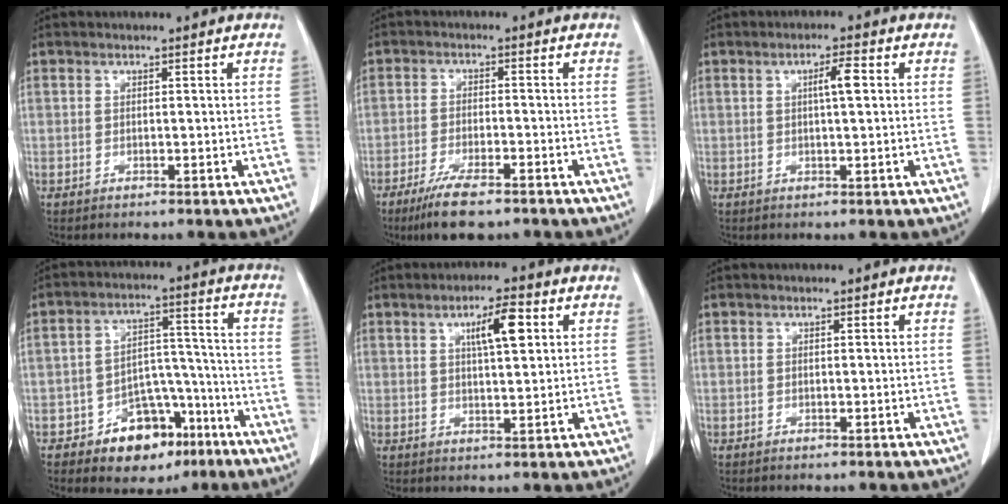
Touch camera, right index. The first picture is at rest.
{"total": 7.8, "force": [-5.6, 1.4, 5.3], "torque": [-0.091, -0.016, -0.088]}
{"total": 3.0, "force": [0.6, 0.2, 2.9], "torque": [-0.051, 0.004, 0.010]}
{"total": 9.9, "force": [-5.7, 6.4, 5.1], "torque": [-0.059, 0.032, -0.081]}
{"total": 6.1, "force": [2.3, 1.1, 5.5], "torque": [-0.093, 0.006, 0.038]}
{"total": 0.0}